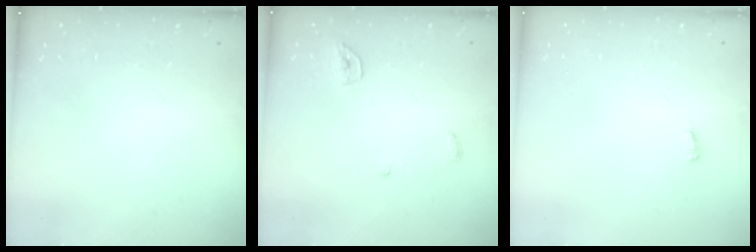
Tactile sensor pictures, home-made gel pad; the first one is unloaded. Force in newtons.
{"total": 3.7, "press": 3.7, "slide": 0.3}
{"total": 2.6, "press": 2.4, "slide": 1.0}